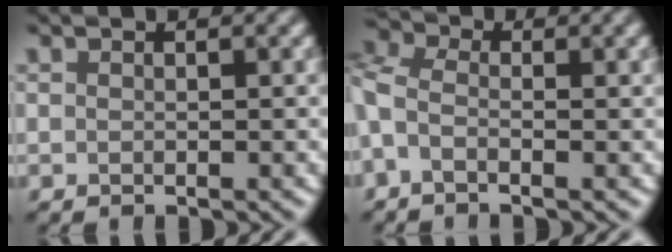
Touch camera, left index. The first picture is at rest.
{"total": 5.8, "force": [-0.9, 3.3, 4.6], "torque": [-0.124, 0.020, -0.024]}